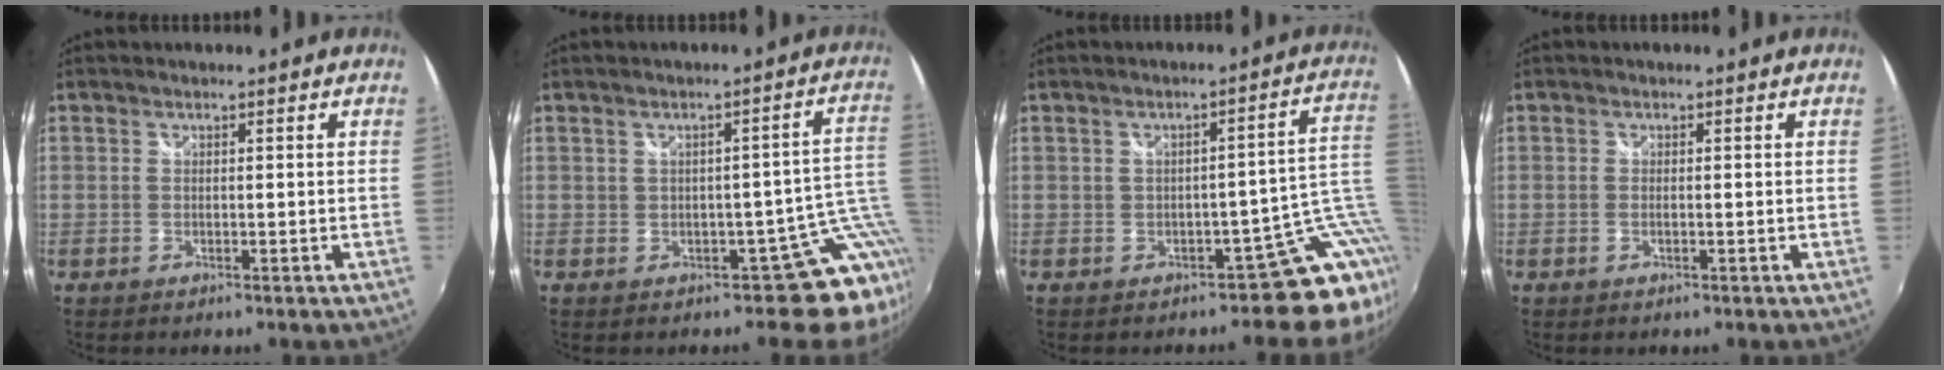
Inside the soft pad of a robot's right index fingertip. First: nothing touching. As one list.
[{"total": 6.5, "force": [-0.6, 5.0, 4.0], "torque": [-0.020, 0.030, 0.001]}, {"total": 6.1, "force": [-1.2, 4.1, 4.4], "torque": [-0.021, 0.027, -0.012]}, {"total": 0.6, "force": [-0.2, 0.1, 0.5], "torque": [-0.012, 0.001, -0.003]}]